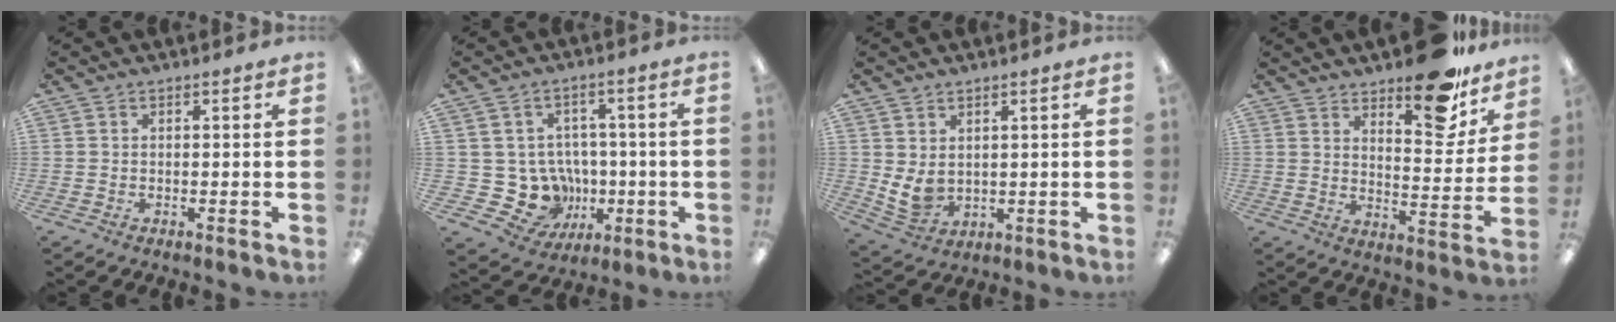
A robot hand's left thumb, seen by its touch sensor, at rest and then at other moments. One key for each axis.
{"total": 11.1, "fx": -0.9, "fy": 10.5, "fz": 3.3, "tx": -0.083, "ty": -0.009, "tz": 0.005}
{"total": 5.3, "fx": 1.8, "fy": 3.8, "fz": 3.2, "tx": -0.074, "ty": -0.016, "tz": 0.035}
{"total": 16.2, "fx": 12.3, "fy": 6.1, "fz": 8.5, "tx": -0.100, "ty": -0.088, "tz": 0.206}